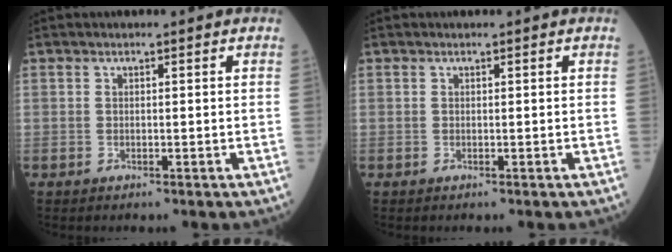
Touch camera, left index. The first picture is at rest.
{"total": 0.0}